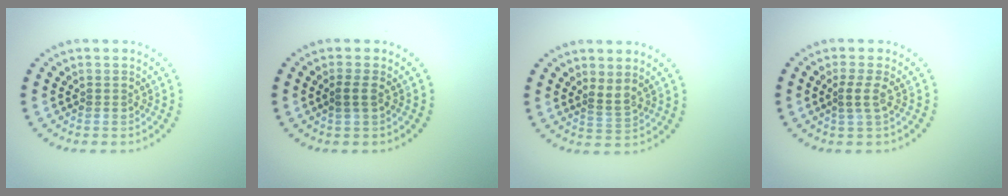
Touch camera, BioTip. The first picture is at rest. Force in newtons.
{"total": 1.2, "press": 1.1, "slide": 0.4}
{"total": 1.5, "press": 1.0, "slide": 1.1}
{"total": 1.6, "press": 1.2, "slide": 1.1}